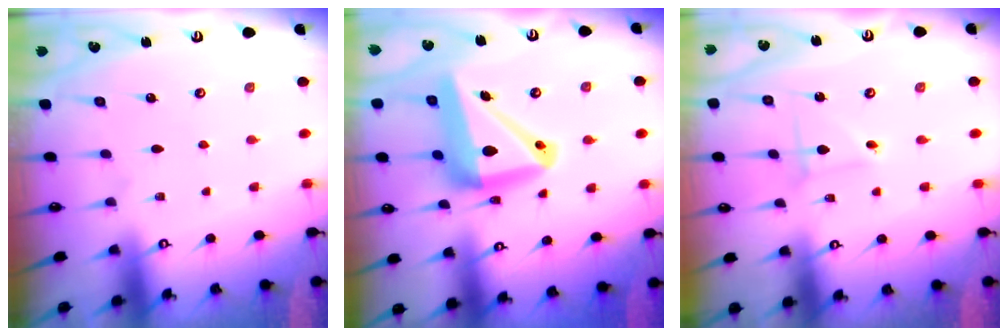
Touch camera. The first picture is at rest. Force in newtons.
{"total": 16.7, "press": 16.5, "slide": 2.4}
{"total": 2.2, "press": 2.2, "slide": 0.0}